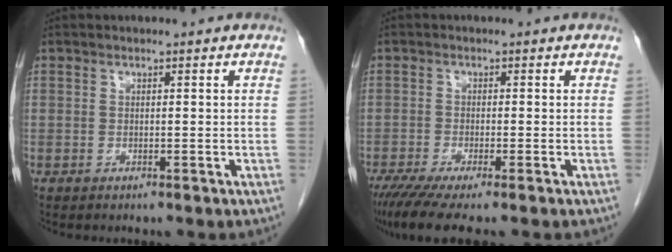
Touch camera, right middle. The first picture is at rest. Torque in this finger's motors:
{"motor_torque": [1.06, -0.86, 0.24, 0.11]}